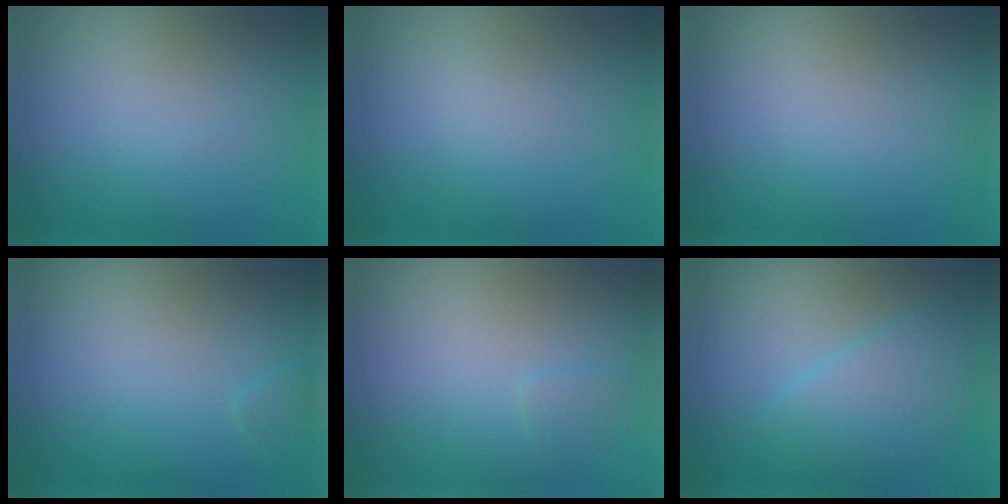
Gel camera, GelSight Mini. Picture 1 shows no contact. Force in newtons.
{"total": 0.6, "press": 0.6, "slide": 0.0}
{"total": 0.0}
{"total": 0.7, "press": 0.7, "slide": 0.0}
{"total": 0.7, "press": 0.7, "slide": 0.1}
{"total": 3.1, "press": 3.1, "slide": 0.1}